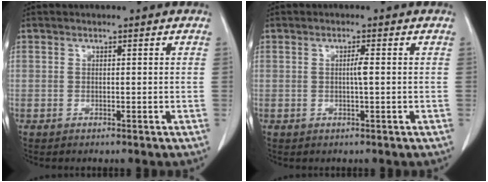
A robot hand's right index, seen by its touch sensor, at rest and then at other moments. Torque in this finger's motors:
{"motor_torque": [0.31, -0.06, 0.24, 0.06]}